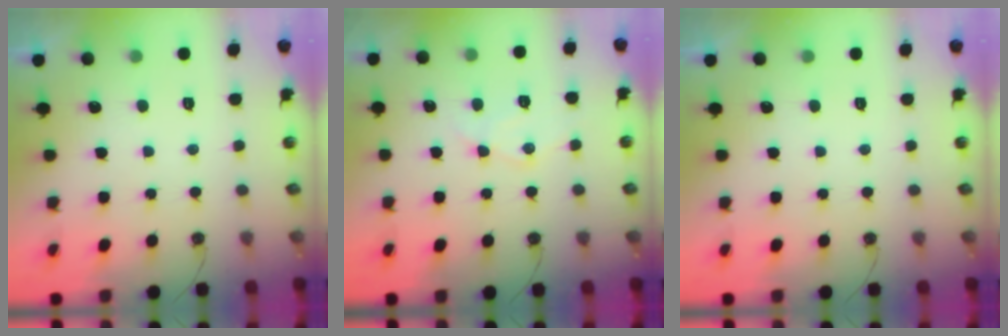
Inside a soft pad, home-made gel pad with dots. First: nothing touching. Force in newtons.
{"total": 10.2, "press": 10.2, "slide": 0.8}
{"total": 0.0}